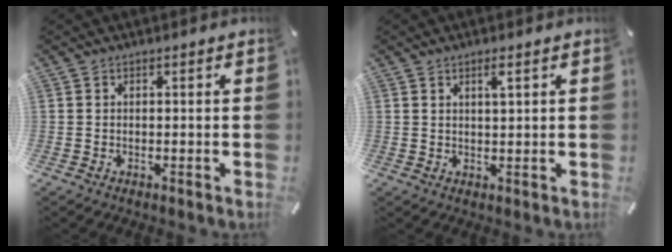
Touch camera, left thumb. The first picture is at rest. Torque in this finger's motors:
{"motor_torque": [-0.08, -0.50, 0.10, 0.28, 0.00]}